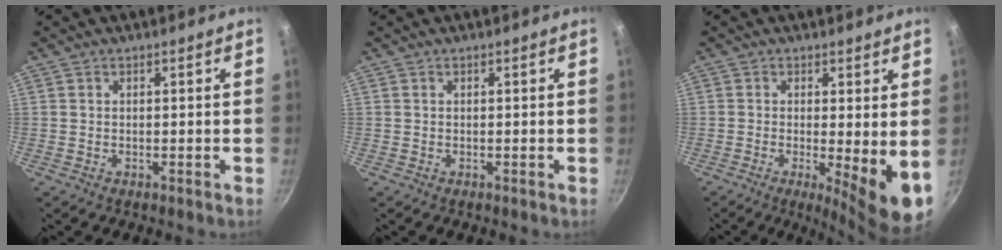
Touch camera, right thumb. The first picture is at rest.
{"total": 0.0}
{"total": 9.3, "force": [-1.1, 1.7, 9.1], "torque": [-0.120, -0.019, -0.012]}